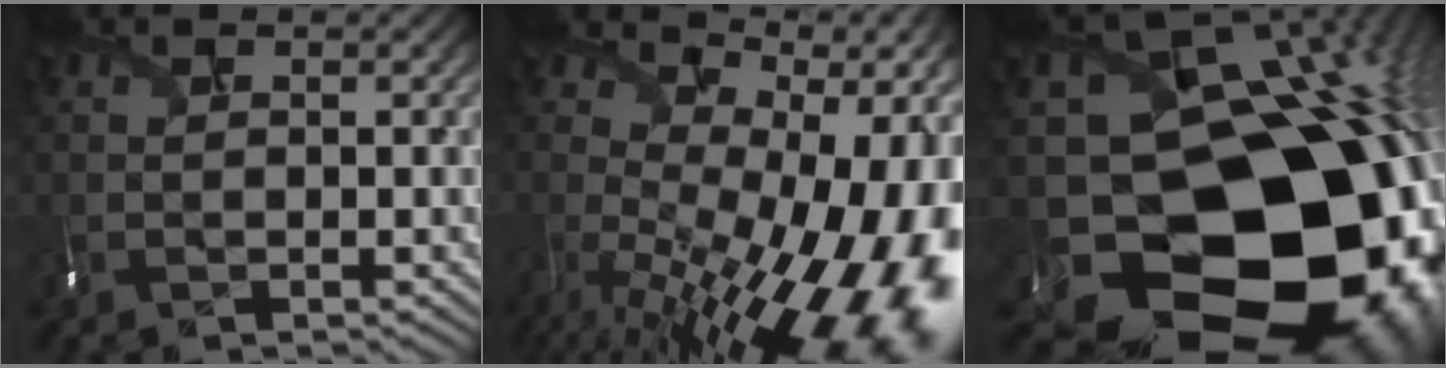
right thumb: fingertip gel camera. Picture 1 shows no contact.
{"total": 18.1, "force": [-3.9, 7.5, 16.0], "torque": [-0.198, -0.022, -0.030]}
{"total": 22.1, "force": [-6.8, 17.9, 11.0], "torque": [-0.172, -0.068, -0.094]}